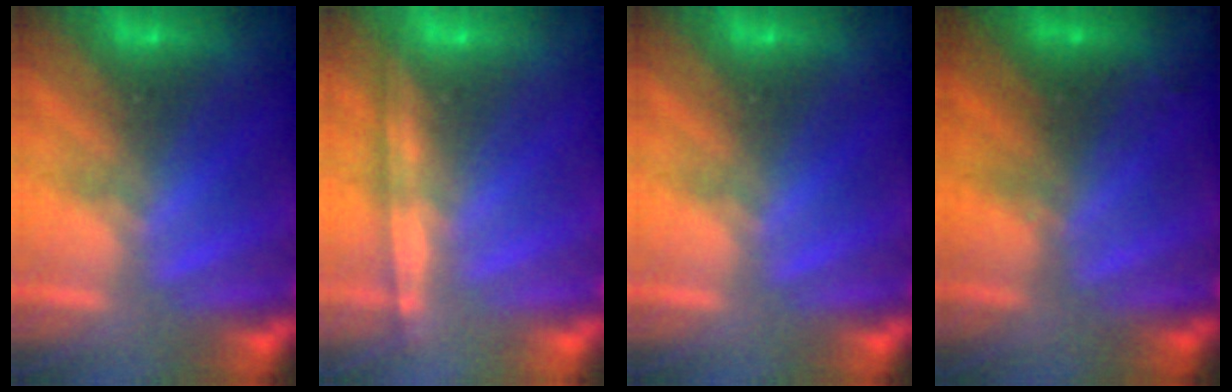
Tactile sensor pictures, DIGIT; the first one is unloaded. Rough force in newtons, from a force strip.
{"total": 1.2}
{"total": 0.0}
{"total": 2.7}